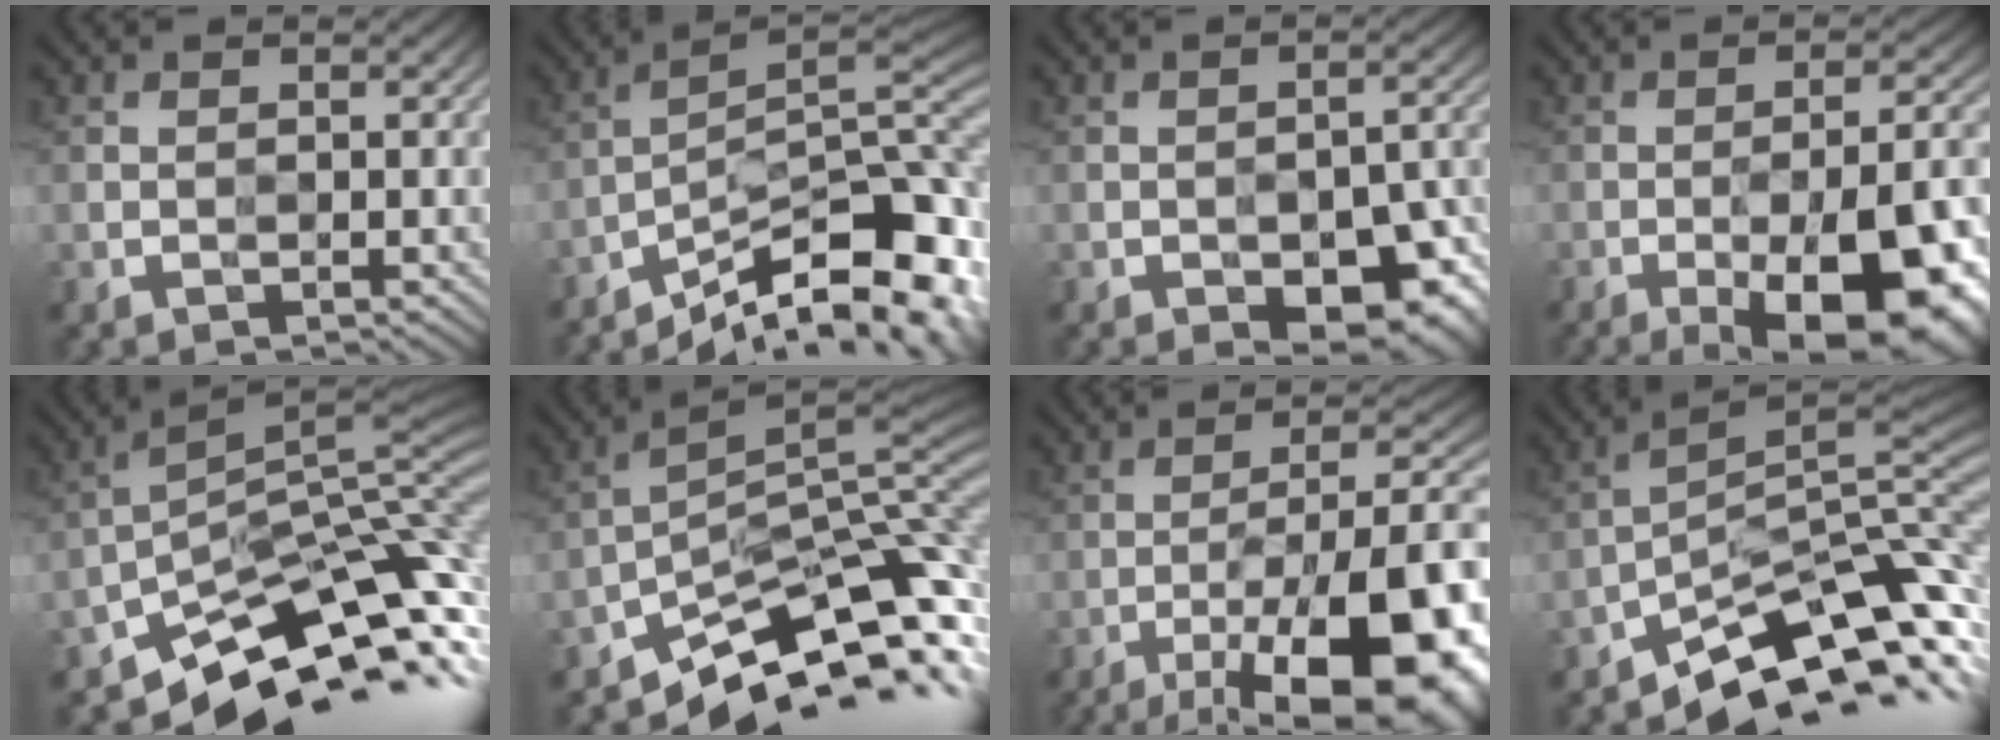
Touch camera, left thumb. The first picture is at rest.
{"total": 13.5, "force": [-9.0, 3.4, 9.5], "torque": [-0.166, -0.010, -0.147]}
{"total": 10.5, "force": [-5.5, 4.7, 7.6], "torque": [-0.105, -0.006, -0.075]}
{"total": 15.8, "force": [-7.3, 5.5, 12.9], "torque": [-0.175, 0.000, -0.108]}
{"total": 13.9, "force": [-8.5, 5.5, 9.6], "torque": [-0.173, -0.002, -0.144]}
{"total": 11.7, "force": [-7.9, 3.9, 7.8], "torque": [-0.129, 0.003, -0.143]}
{"total": 18.7, "force": [-9.6, 6.9, 14.5], "torque": [-0.189, -0.005, -0.142]}
{"total": 11.2, "force": [-7.2, 3.6, 7.7], "torque": [-0.112, 0.001, -0.136]}